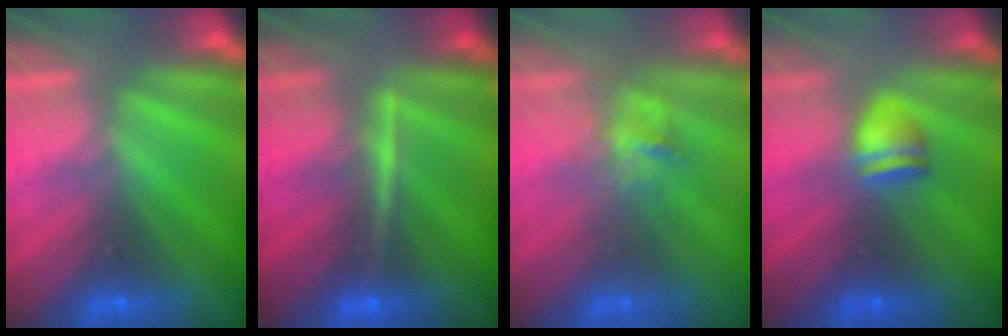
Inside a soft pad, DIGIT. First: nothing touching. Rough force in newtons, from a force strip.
{"total": 3.5}
{"total": 2.8}
{"total": 2.3}